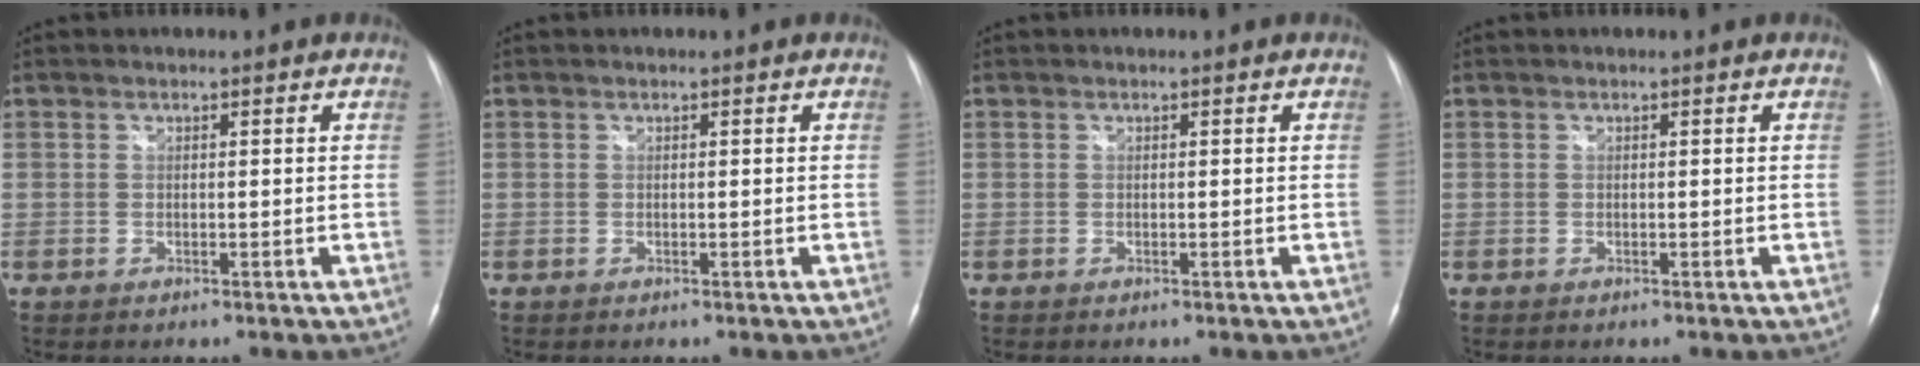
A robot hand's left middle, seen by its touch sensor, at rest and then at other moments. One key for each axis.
{"total": 0.0}
{"total": 0.0}
{"total": 0.0}